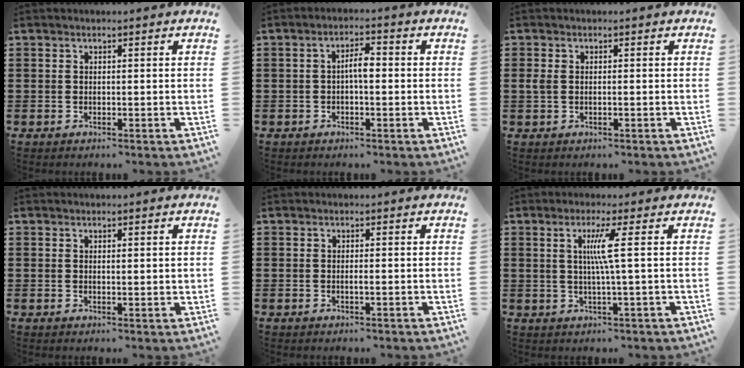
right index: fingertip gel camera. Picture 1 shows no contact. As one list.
[{"total": 3.0, "force": [-0.2, 0.9, 2.9], "torque": [-0.052, 0.006, -0.007]}, {"total": 1.4, "force": [-0.1, 0.6, 1.3], "torque": [-0.041, -0.003, -0.009]}, {"total": 0.8, "force": [0.4, 0.2, 0.6], "torque": [-0.013, 0.002, 0.007]}, {"total": 0.6, "force": [-0.2, 0.0, 0.6], "torque": [-0.010, -0.004, -0.003]}, {"total": 4.7, "force": [0.7, -0.9, 4.5], "torque": [-0.088, -0.008, 0.006]}]